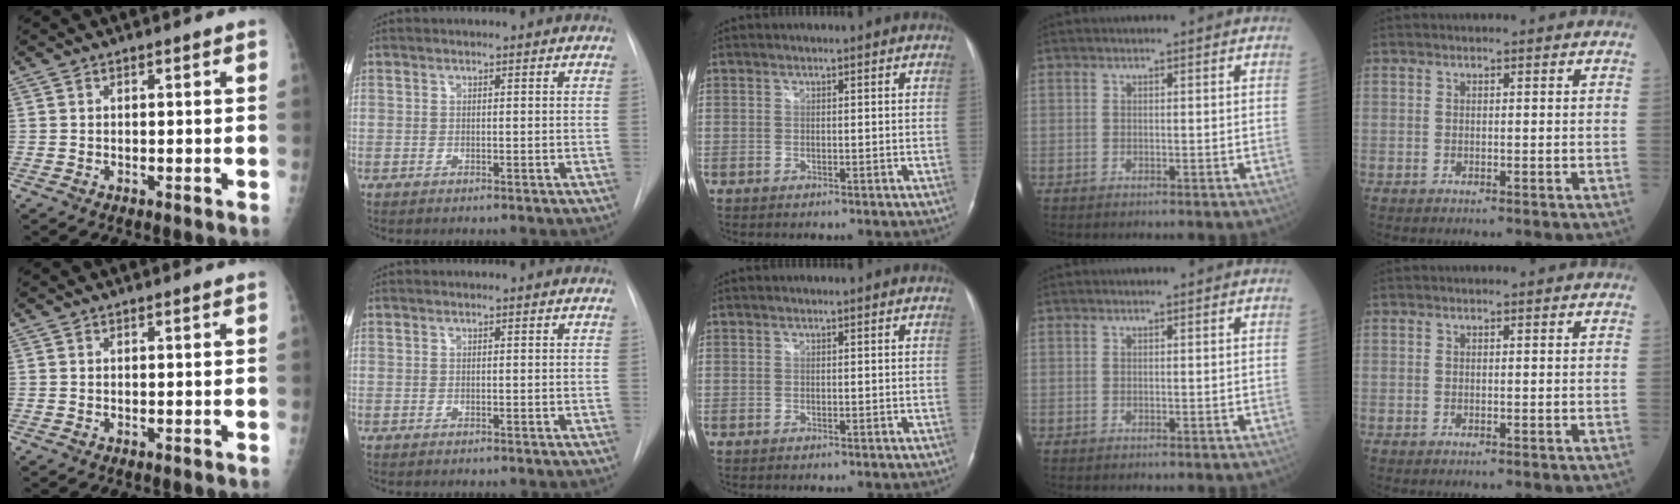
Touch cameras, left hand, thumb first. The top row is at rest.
{}